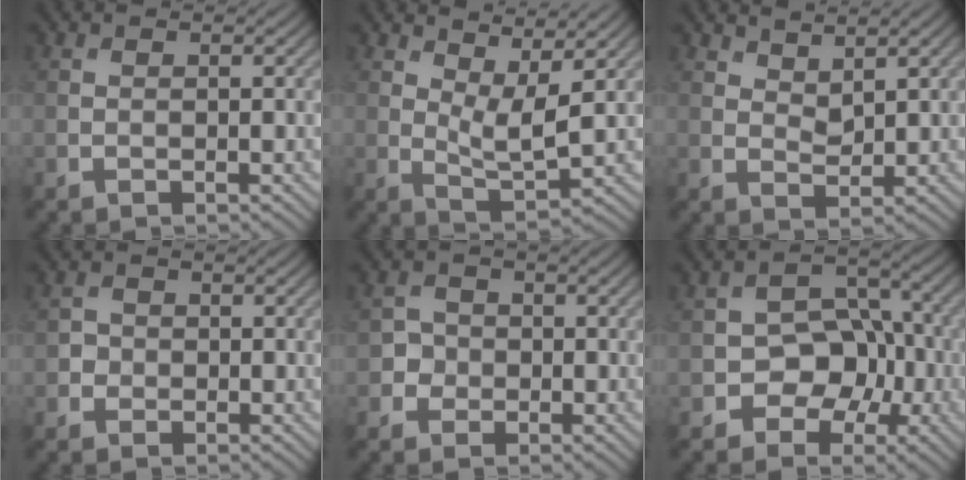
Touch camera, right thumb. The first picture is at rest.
{"total": 5.2, "force": [2.9, 1.8, 3.9], "torque": [-0.078, -0.004, 0.052]}
{"total": 2.9, "force": [2.3, 1.1, 1.4], "torque": [-0.027, -0.004, 0.047]}
{"total": 1.5, "force": [-0.4, 1.4, 0.2], "torque": [0.004, -0.003, -0.011]}
{"total": 2.3, "force": [-0.6, 2.2, 0.4], "torque": [0.003, -0.004, -0.017]}
{"total": 6.8, "force": [-2.4, 5.1, 3.7], "torque": [-0.047, 0.004, -0.048]}